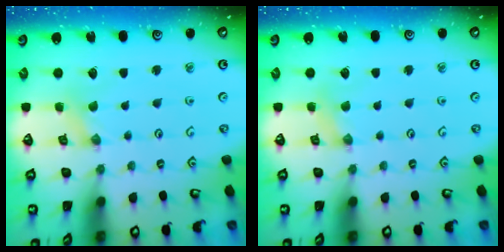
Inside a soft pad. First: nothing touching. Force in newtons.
{"total": 2.4, "press": 2.4, "slide": 0.3}